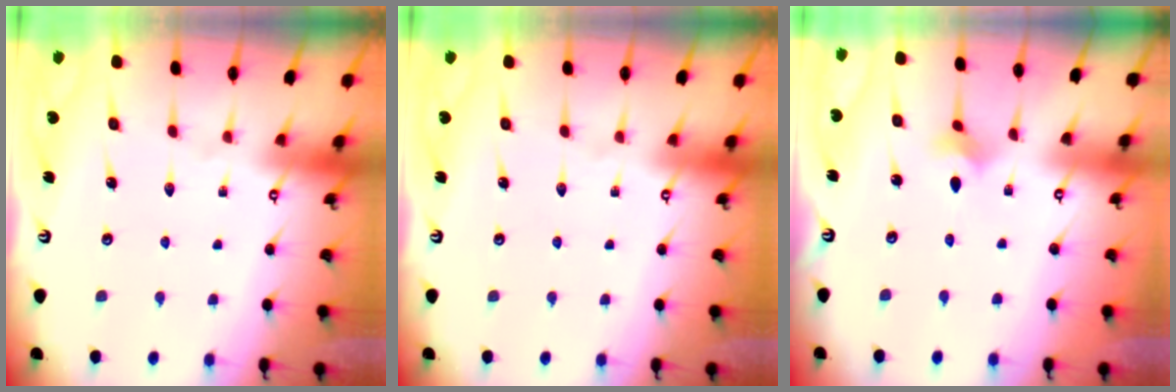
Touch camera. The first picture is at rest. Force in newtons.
{"total": 0.0}
{"total": 2.1, "press": 2.0, "slide": 0.5}